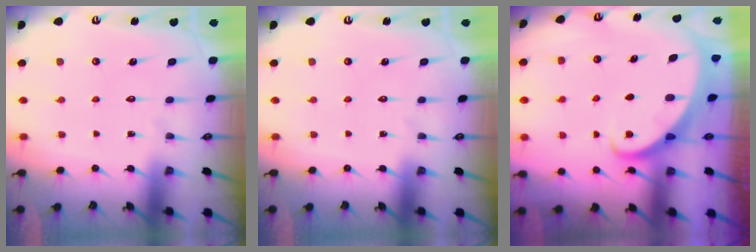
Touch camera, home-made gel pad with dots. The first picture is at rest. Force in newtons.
{"total": 0.0}
{"total": 2.6, "press": 2.6, "slide": 0.3}